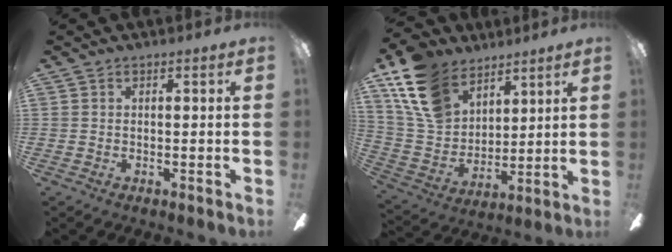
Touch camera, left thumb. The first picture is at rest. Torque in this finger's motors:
{"motor_torque": [0.55, 0.27, 1.34, -1.42, 0.45]}